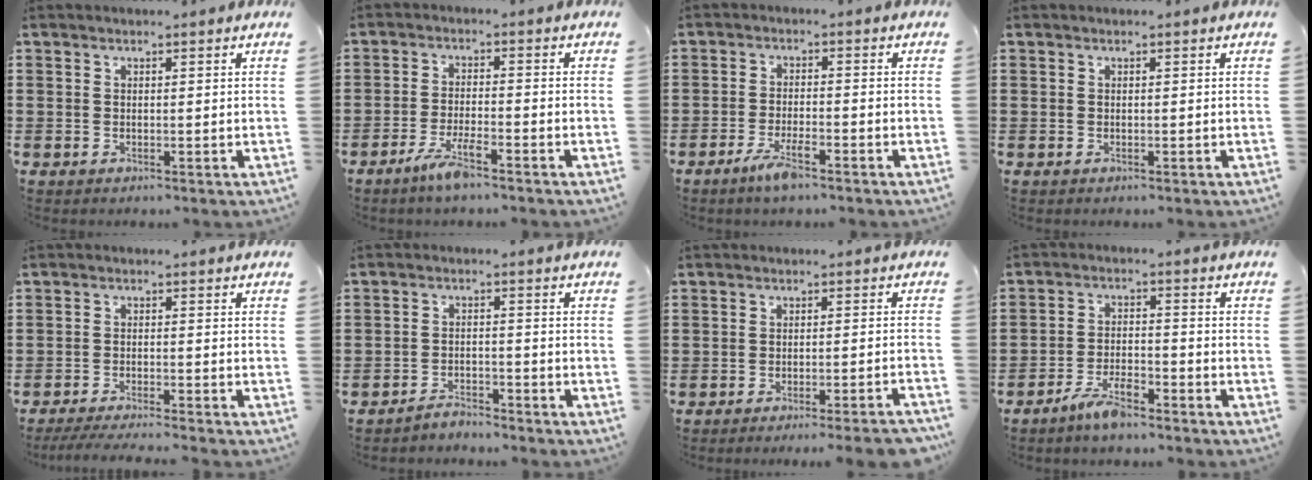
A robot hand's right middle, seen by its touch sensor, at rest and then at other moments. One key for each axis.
{"total": 4.4, "fx": -3.1, "fy": 0.6, "fz": 3.1, "tx": -0.064, "ty": -0.002, "tz": -0.058}
{"total": 4.1, "fx": -2.7, "fy": 0.8, "fz": 3.0, "tx": -0.061, "ty": 0.000, "tz": -0.052}
{"total": 0.0}
{"total": 3.2, "fx": -2.9, "fy": -0.3, "fz": 1.2, "tx": -0.019, "ty": -0.004, "tz": -0.058}
{"total": 3.1, "fx": -3.1, "fy": 0.3, "fz": -0.1, "tx": -0.006, "ty": 0.002, "tz": -0.066}
{"total": 3.0, "fx": -2.7, "fy": -0.5, "fz": 1.2, "tx": -0.019, "ty": -0.002, "tz": -0.053}
{"total": 4.7, "fx": -3.9, "fy": 1.1, "fz": 2.4, "tx": -0.052, "ty": 0.006, "tz": -0.078}